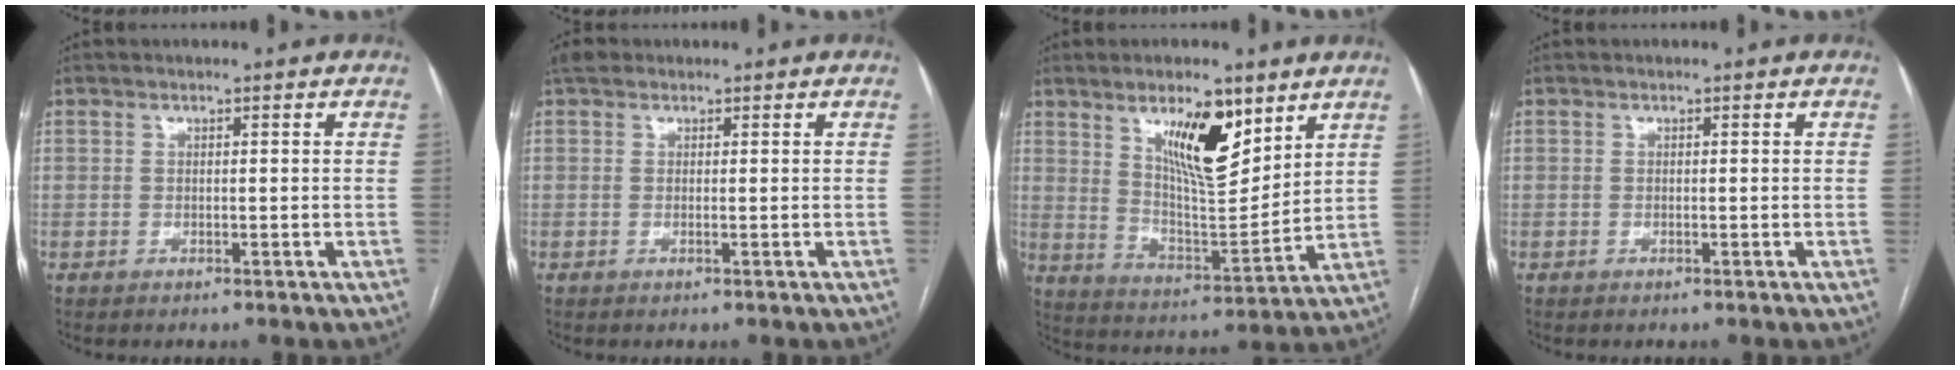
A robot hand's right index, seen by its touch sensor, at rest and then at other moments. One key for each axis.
{"total": 1.9, "fx": 0.9, "fy": 1.2, "fz": 1.2, "tx": -0.034, "ty": 0.014, "tz": 0.017}
{"total": 12.7, "fx": 7.1, "fy": 3.6, "fz": 9.9, "tx": -0.167, "ty": -0.006, "tz": 0.129}
{"total": 0.0}